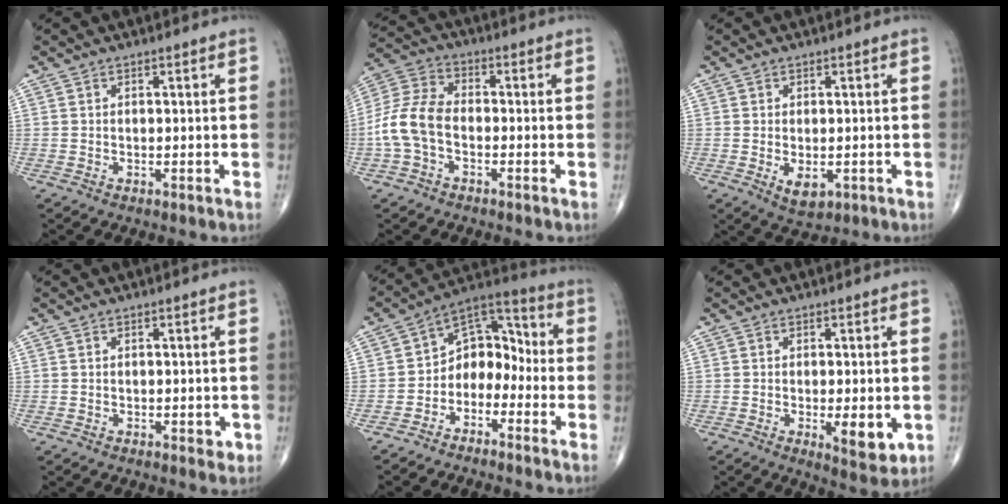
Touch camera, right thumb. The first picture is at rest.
{"total": 9.3, "force": [-2.3, 5.8, 6.9], "torque": [-0.146, 0.029, -0.056]}
{"total": 4.0, "force": [-0.9, 2.3, 3.1], "torque": [-0.043, -0.008, -0.004]}
{"total": 1.8, "force": [-0.1, 1.1, 1.4], "torque": [-0.011, -0.002, 0.000]}
{"total": 9.8, "force": [-3.3, 7.1, 5.8], "torque": [-0.056, 0.071, -0.075]}
{"total": 6.6, "force": [-1.3, 2.4, 6.0], "torque": [-0.077, -0.016, -0.014]}